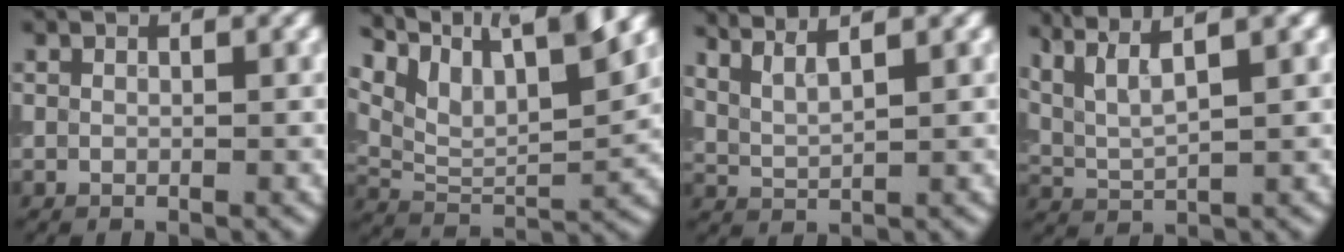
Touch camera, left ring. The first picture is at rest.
{"total": 10.1, "force": [7.0, 3.2, 6.6], "torque": [-0.126, 0.009, 0.130]}
{"total": 4.4, "force": [3.4, 1.2, 2.5], "torque": [-0.032, 0.020, 0.042]}
{"total": 6.6, "force": [4.4, 1.5, 4.7], "torque": [-0.087, 0.021, 0.065]}